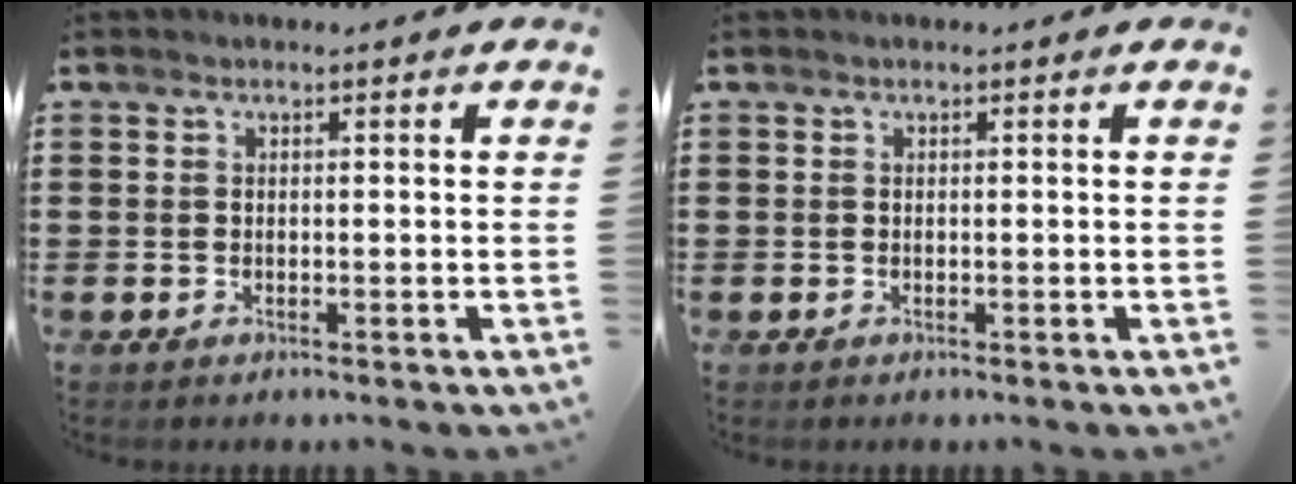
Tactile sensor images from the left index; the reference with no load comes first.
{"total": 0.0}